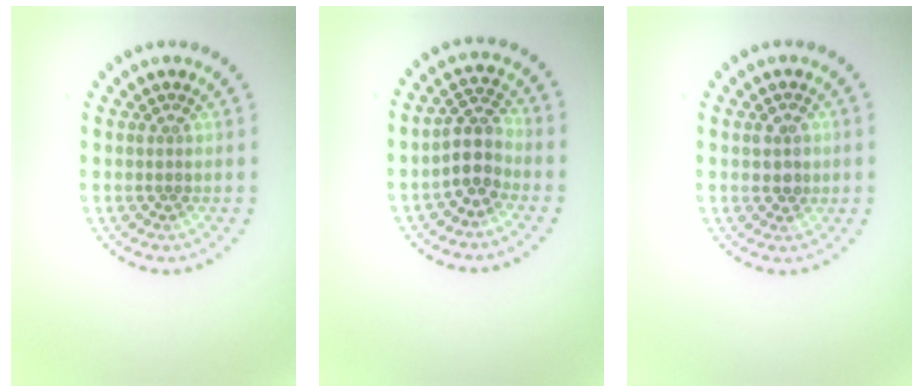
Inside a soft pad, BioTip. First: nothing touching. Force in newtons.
{"total": 2.8, "press": 2.3, "slide": 1.6}
{"total": 1.6, "press": 1.6, "slide": 0.2}